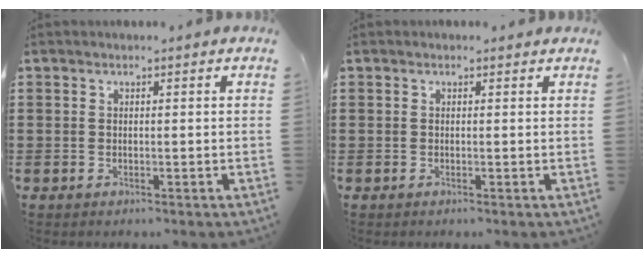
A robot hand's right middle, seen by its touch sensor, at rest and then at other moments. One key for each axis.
{"total": 0.0}